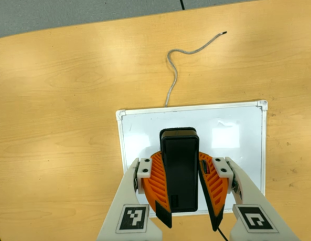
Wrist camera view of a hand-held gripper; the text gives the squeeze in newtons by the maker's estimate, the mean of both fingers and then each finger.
{"total": 11.6, "left": 10.3, "right": 12.9}